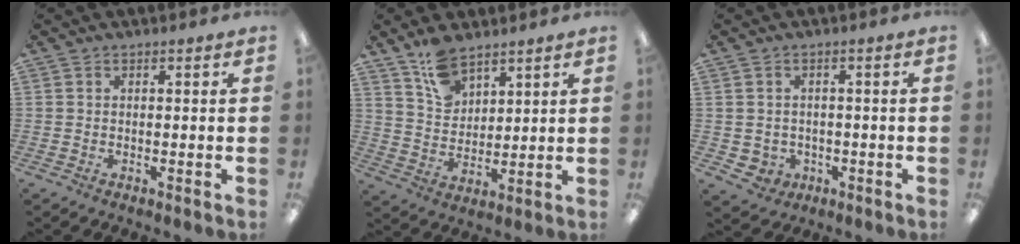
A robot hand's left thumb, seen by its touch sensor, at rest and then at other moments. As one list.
[{"total": 9.7, "force": [7.2, 5.2, 3.9], "torque": [-0.077, -0.031, 0.135]}, {"total": 2.8, "force": [-0.2, 2.7, 0.5], "torque": [-0.014, 0.005, -0.003]}]